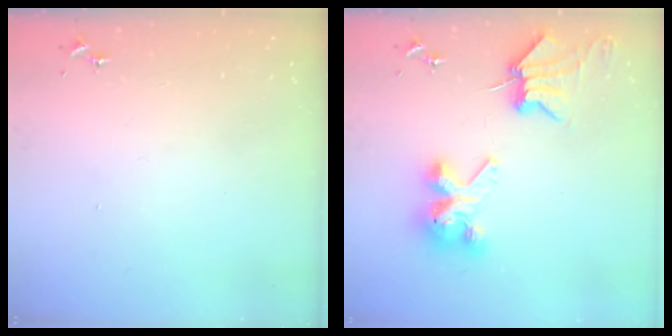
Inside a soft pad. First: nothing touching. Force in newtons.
{"total": 9.8, "press": 9.8, "slide": 1.0}